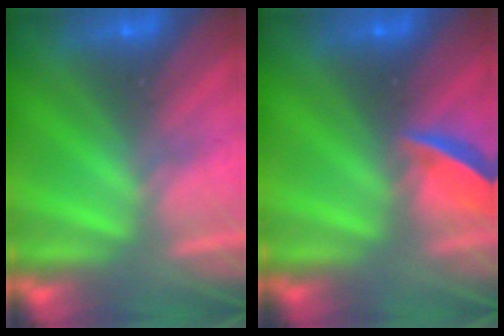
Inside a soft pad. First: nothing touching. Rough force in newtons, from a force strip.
{"total": 5.8}